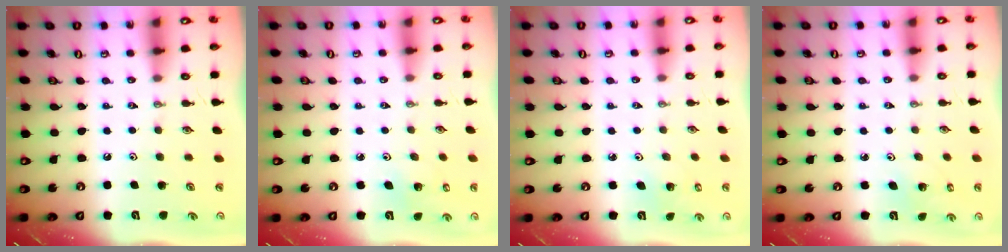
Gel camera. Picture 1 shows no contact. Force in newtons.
{"total": 3.4, "press": 3.4, "slide": 0.2}
{"total": 2.8, "press": 2.8, "slide": 0.2}
{"total": 2.1, "press": 2.1, "slide": 0.1}